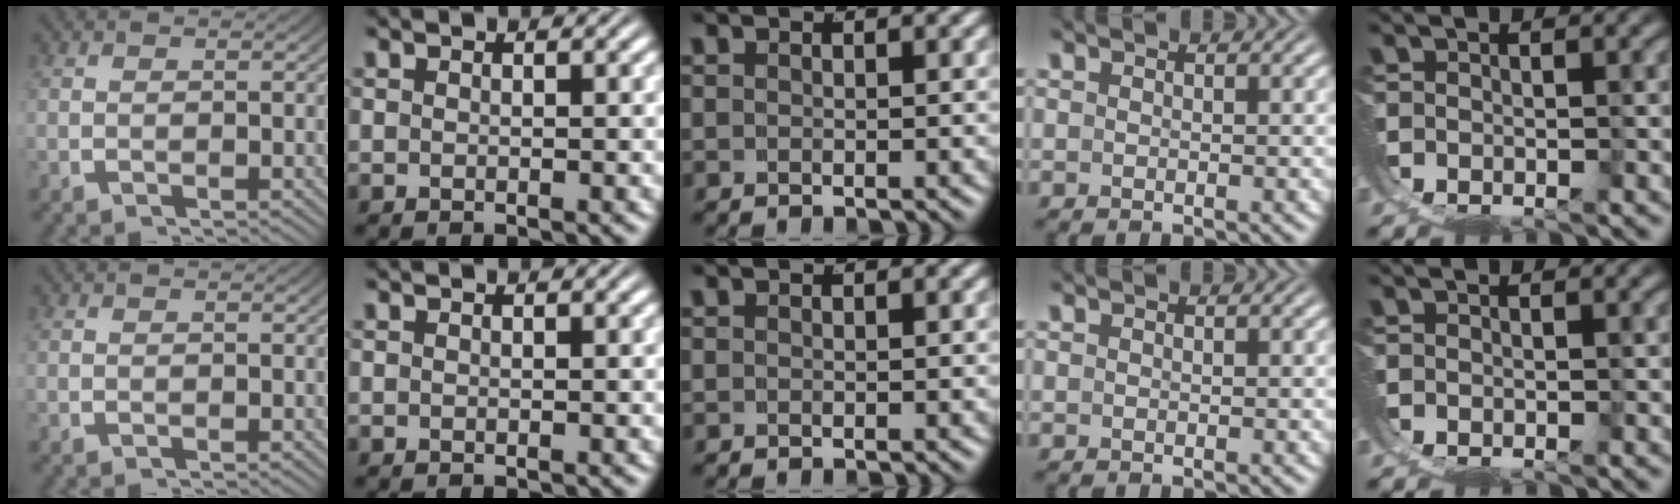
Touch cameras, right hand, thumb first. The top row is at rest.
{}